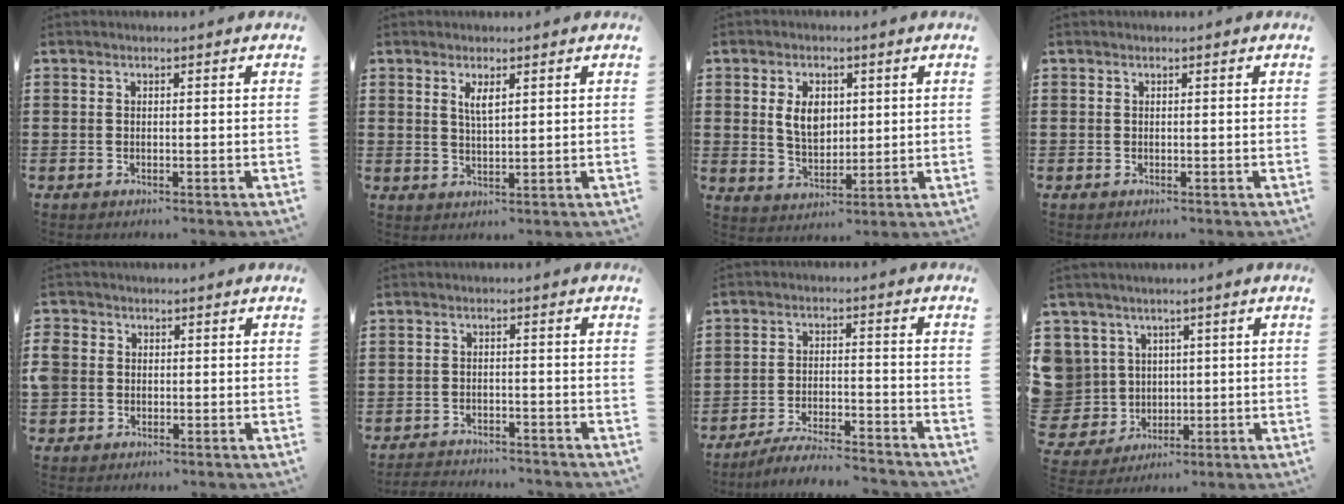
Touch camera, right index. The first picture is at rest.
{"total": 2.7, "force": [1.3, 0.9, 2.2], "torque": [-0.046, 0.004, 0.022]}
{"total": 5.6, "force": [1.3, 3.8, 4.0], "torque": [-0.081, 0.012, 0.019]}
{"total": 0.0}
{"total": 2.3, "force": [-0.3, 2.2, 0.7], "torque": [-0.030, 0.006, -0.012]}
{"total": 2.8, "force": [-2.8, 0.1, -0.1], "torque": [-0.005, -0.001, -0.061]}
{"total": 5.4, "force": [-5.2, -0.1, 1.5], "torque": [-0.031, -0.004, -0.102]}
{"total": 7.0, "force": [1.9, 6.8, 0.3], "torque": [-0.063, -0.008, 0.039]}